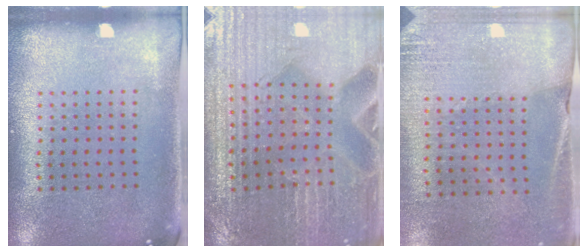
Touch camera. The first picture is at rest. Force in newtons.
{"total": 3.4, "press": 3.4, "slide": 0.3}
{"total": 2.6, "press": 2.5, "slide": 0.8}